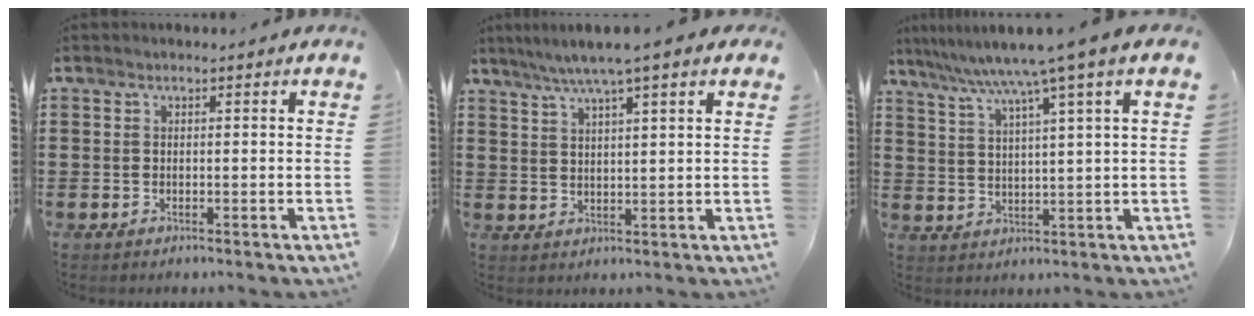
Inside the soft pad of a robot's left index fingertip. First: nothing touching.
{"total": 5.5, "force": [4.1, 0.1, 3.7], "torque": [-0.081, -0.007, 0.070]}
{"total": 7.2, "force": [5.1, -0.9, 5.1], "torque": [-0.115, -0.027, 0.080]}